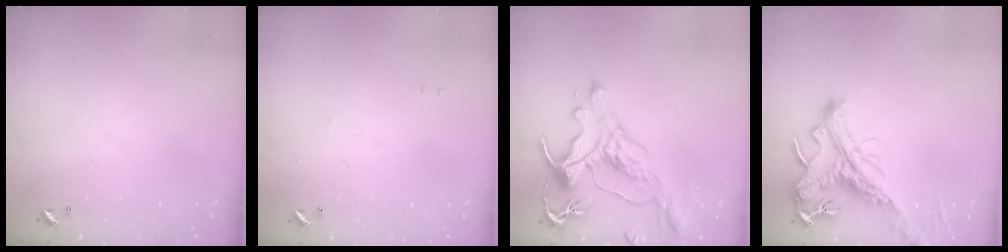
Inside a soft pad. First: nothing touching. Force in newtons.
{"total": 0.9, "press": 0.8, "slide": 0.5}
{"total": 1.7, "press": 1.2, "slide": 1.1}
{"total": 2.0, "press": 1.5, "slide": 1.3}